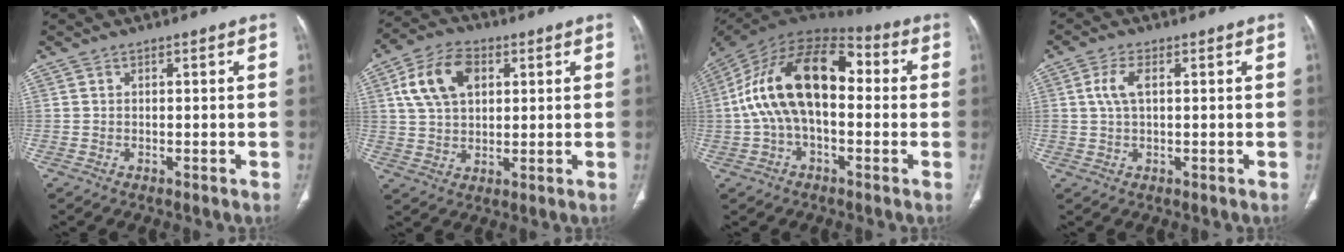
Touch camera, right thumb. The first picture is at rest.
{"total": 11.3, "force": [3.6, 7.2, 8.0], "torque": [-0.140, 0.006, 0.065]}
{"total": 19.8, "force": [0.7, 10.9, 16.6], "torque": [-0.295, 0.050, 0.003]}
{"total": 4.1, "force": [0.9, 1.9, 3.5], "torque": [-0.086, 0.007, 0.017]}